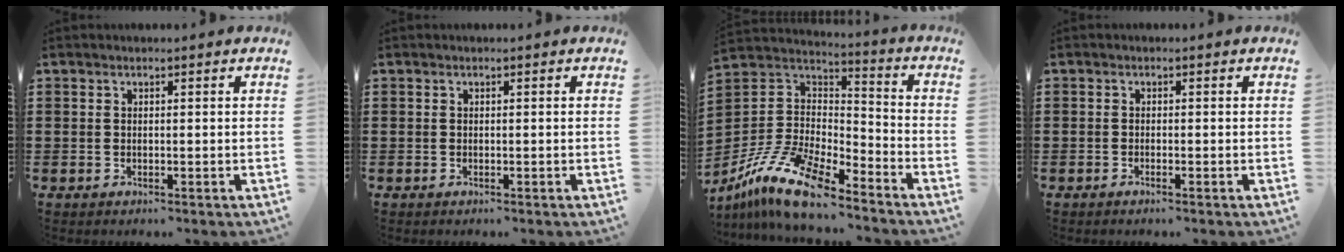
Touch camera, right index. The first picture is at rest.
{"total": 0.0}
{"total": 13.1, "force": [-9.5, 3.5, 8.3], "torque": [-0.183, 0.020, -0.187]}
{"total": 0.7, "force": [-0.5, 0.0, 0.4], "torque": [-0.008, -0.002, -0.010]}